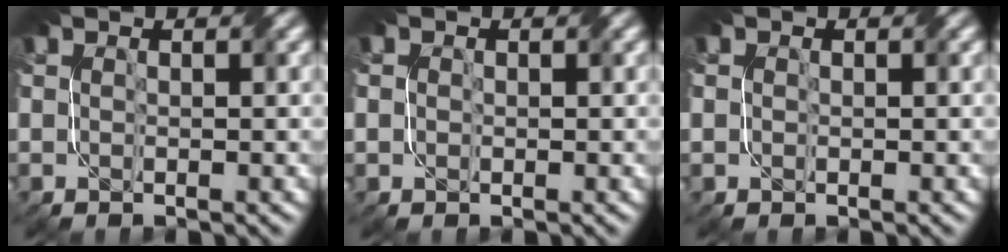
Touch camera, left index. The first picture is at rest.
{"total": 1.2, "force": [0.3, 1.1, 0.2], "torque": [-0.002, -0.002, 0.002]}
{"total": 0.8, "force": [0.3, 0.8, 0.1], "torque": [-0.001, -0.004, 0.002]}